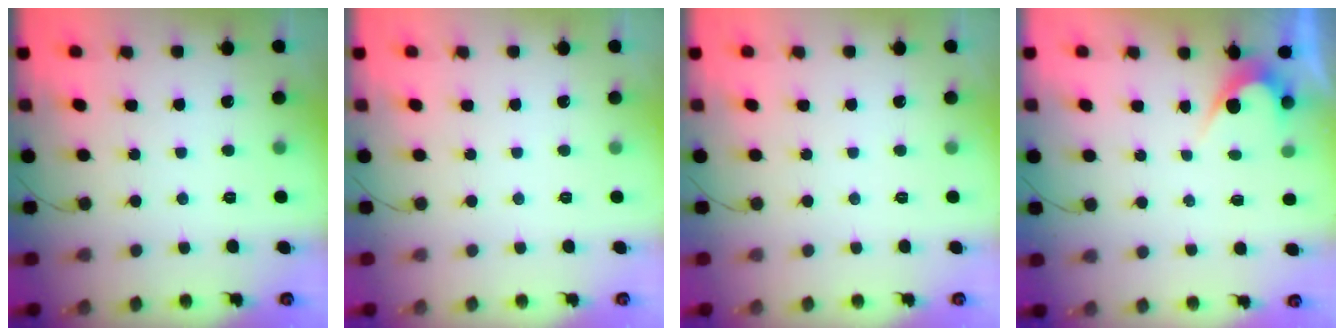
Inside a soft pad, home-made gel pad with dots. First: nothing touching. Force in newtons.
{"total": 0.0}
{"total": 0.0}
{"total": 3.4, "press": 3.4, "slide": 0.3}